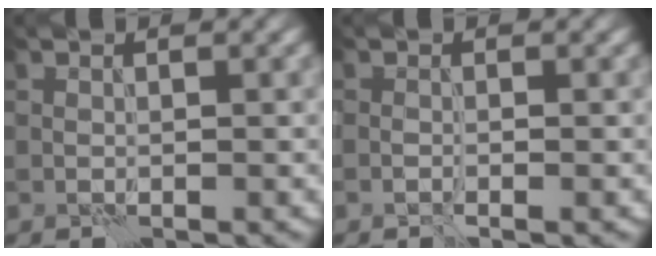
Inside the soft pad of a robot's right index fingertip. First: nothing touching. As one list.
[{"total": 0.9, "force": [-0.5, 0.2, 0.8], "torque": [-0.015, 0.000, -0.011]}]